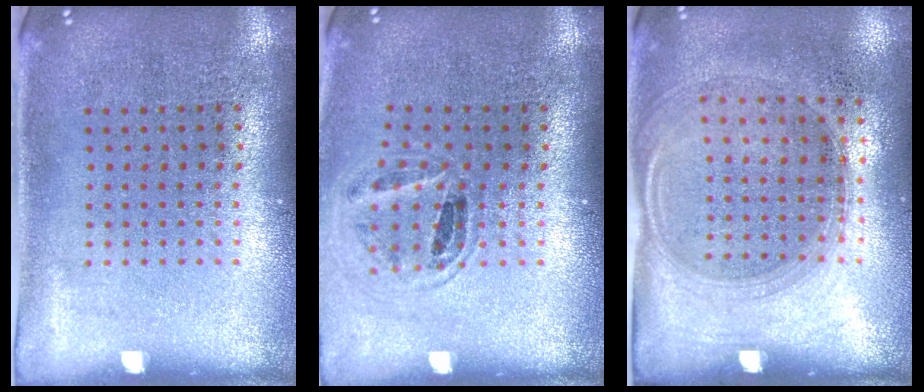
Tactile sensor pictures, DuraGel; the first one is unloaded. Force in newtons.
{"total": 0.9, "press": 0.9, "slide": 0.3}
{"total": 1.4, "press": 1.2, "slide": 0.6}